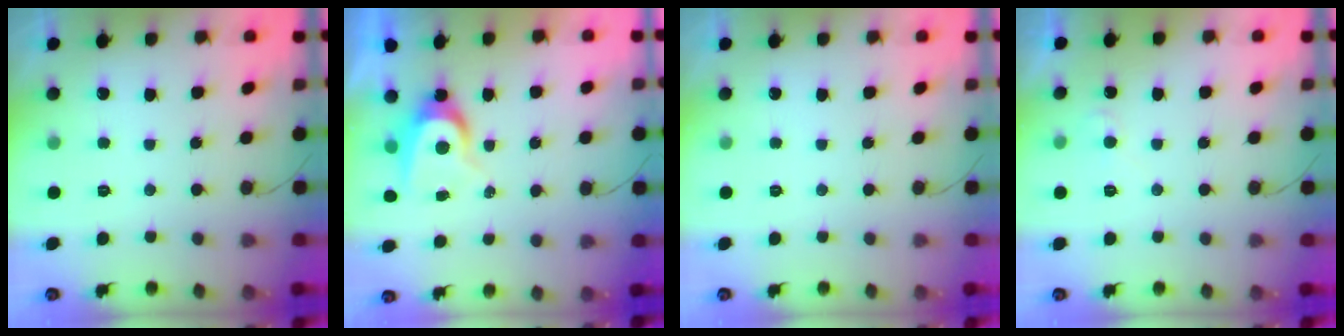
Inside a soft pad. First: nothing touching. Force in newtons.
{"total": 7.2, "press": 7.2, "slide": 0.2}
{"total": 0.0}
{"total": 4.0, "press": 4.0, "slide": 0.4}